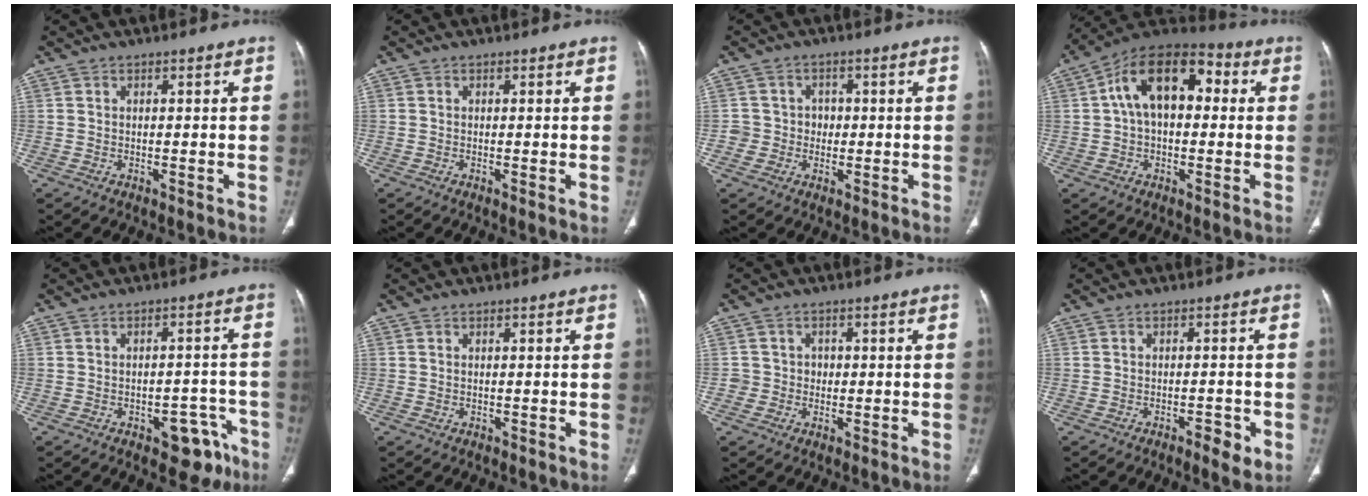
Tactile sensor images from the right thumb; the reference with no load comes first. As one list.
[{"total": 0.6, "force": [-0.1, -0.1, 0.6], "torque": [-0.019, -0.005, -0.003]}, {"total": 4.1, "force": [-0.4, 4.0, 0.6], "torque": [0.028, 0.013, -0.011]}, {"total": 15.3, "force": [2.5, 9.2, 12.0], "torque": [-0.174, 0.040, 0.030]}, {"total": 7.9, "force": [-4.5, 4.2, 4.9], "torque": [-0.029, 0.036, -0.051]}, {"total": 0.0}, {"total": 2.9, "force": [-0.3, 2.8, 0.3], "torque": [0.022, 0.011, -0.007]}, {"total": 3.4, "force": [-1.8, 1.1, 2.8], "torque": [-0.036, 0.004, -0.024]}]